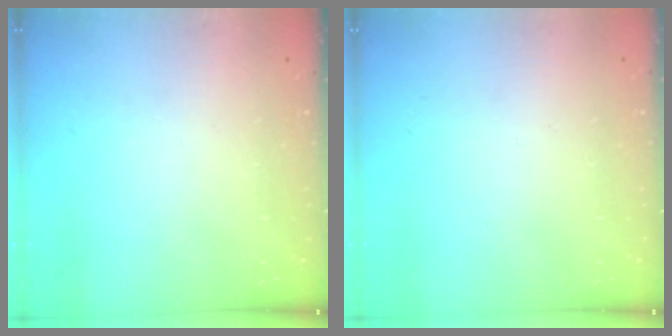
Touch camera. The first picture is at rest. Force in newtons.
{"total": 1.6, "press": 1.6, "slide": 0.1}